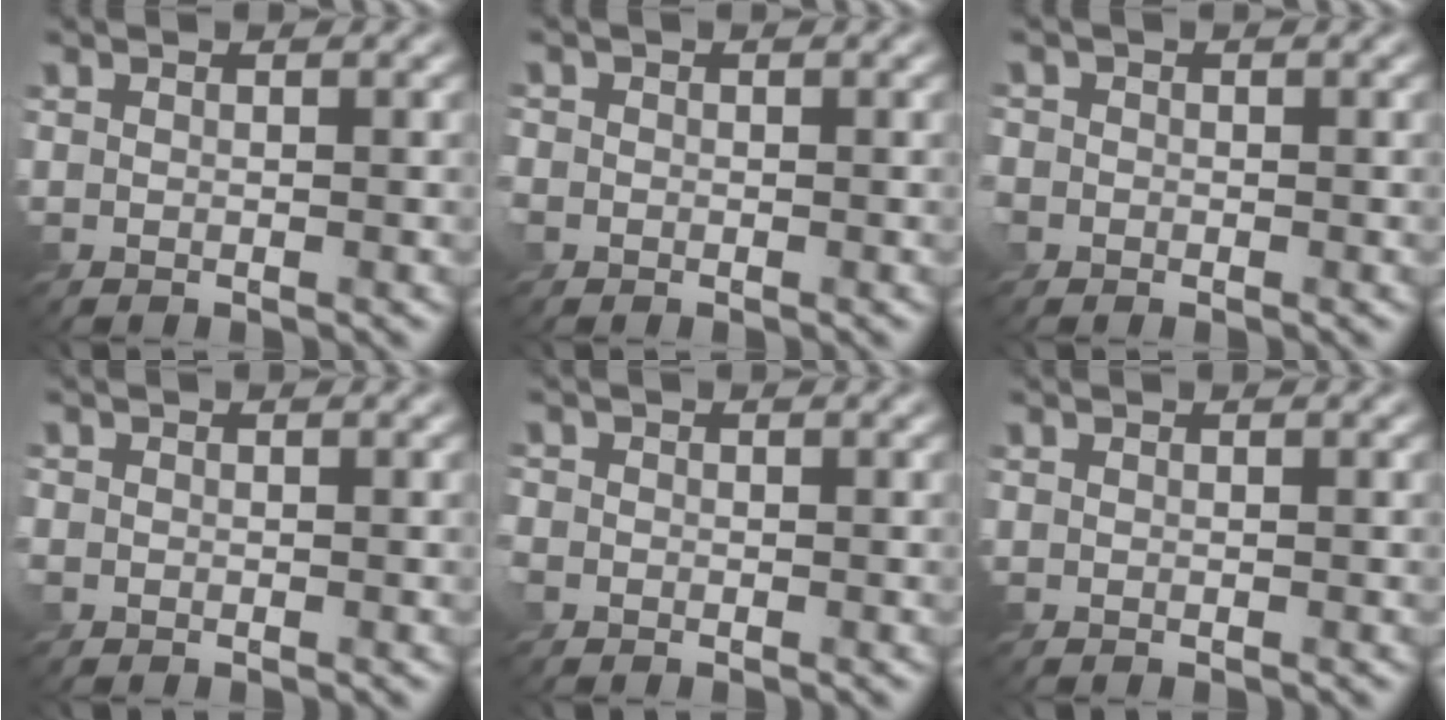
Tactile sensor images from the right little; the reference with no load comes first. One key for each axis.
{"total": 2.9, "fx": -0.7, "fy": 2.5, "fz": 1.2, "tx": -0.046, "ty": 0.006, "tz": -0.014}
{"total": 3.8, "fx": -1.1, "fy": 3.3, "fz": 1.6, "tx": -0.054, "ty": 0.009, "tz": -0.031}
{"total": 1.9, "fx": -0.3, "fy": 1.8, "fz": 0.7, "tx": -0.023, "ty": 0.001, "tz": -0.007}
{"total": 2.9, "fx": -0.9, "fy": 2.5, "fz": 1.2, "tx": -0.045, "ty": 0.005, "tz": -0.017}
{"total": 0.0}